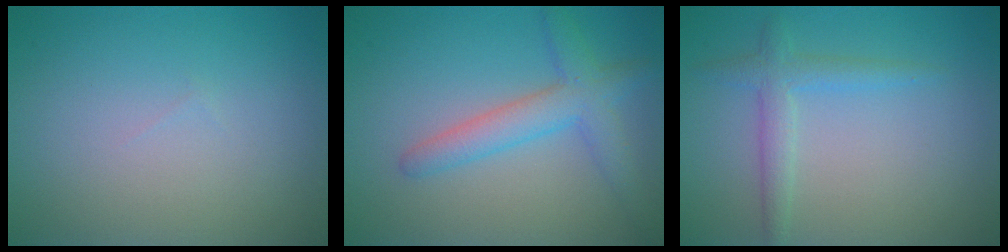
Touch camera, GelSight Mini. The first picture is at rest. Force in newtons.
{"total": 3.9, "press": 3.8, "slide": 0.1}
{"total": 2.2, "press": 2.2, "slide": 0.1}